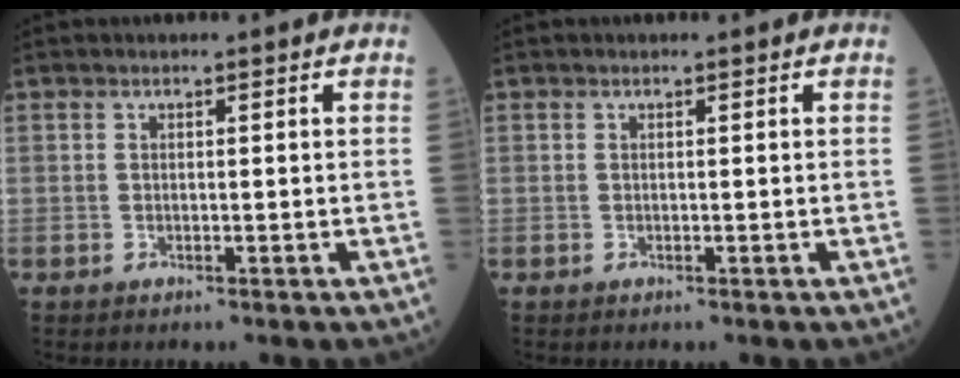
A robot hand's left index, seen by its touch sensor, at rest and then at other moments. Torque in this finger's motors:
{"motor_torque": [-0.01, 0.01, 0.03, 0.00]}